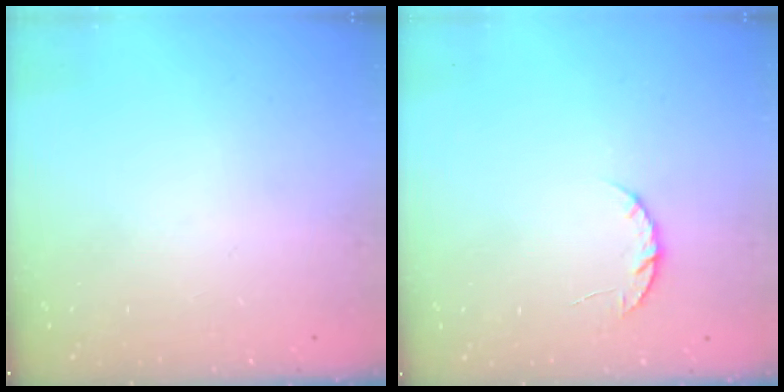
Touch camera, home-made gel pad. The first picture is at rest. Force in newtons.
{"total": 4.9, "press": 4.8, "slide": 0.7}